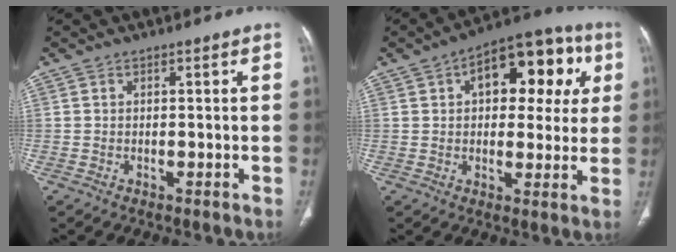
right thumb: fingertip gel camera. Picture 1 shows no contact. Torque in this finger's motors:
{"motor_torque": [0.51, 3.02, 1.55, -0.01, 0.08]}